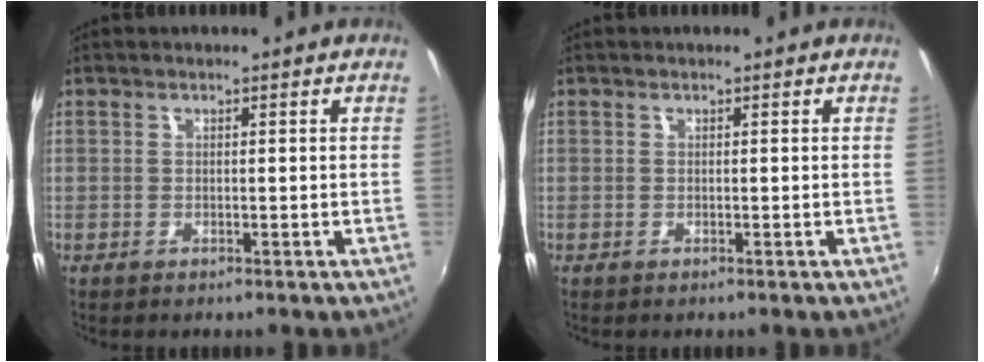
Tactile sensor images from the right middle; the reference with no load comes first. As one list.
[{"total": 0.0}]